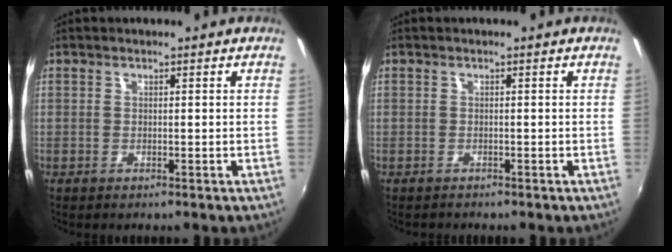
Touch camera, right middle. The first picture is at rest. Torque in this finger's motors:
{"motor_torque": [-0.57, 0.19, -0.14, -0.05]}